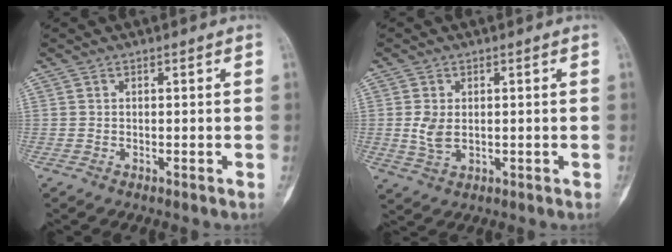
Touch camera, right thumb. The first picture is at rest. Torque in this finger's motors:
{"motor_torque": [0.16, 0.27, 0.55, 0.09, 0.03]}